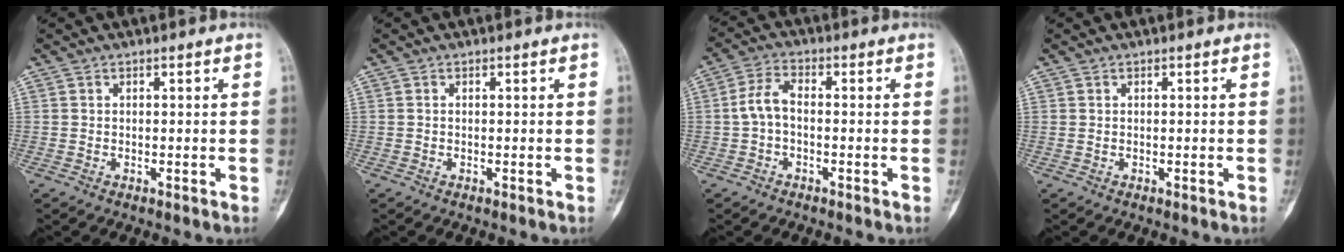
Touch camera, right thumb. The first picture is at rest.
{"total": 0.0}
{"total": 4.9, "force": [-0.7, 2.7, 4.0], "torque": [-0.083, 0.018, -0.021]}
{"total": 0.0}